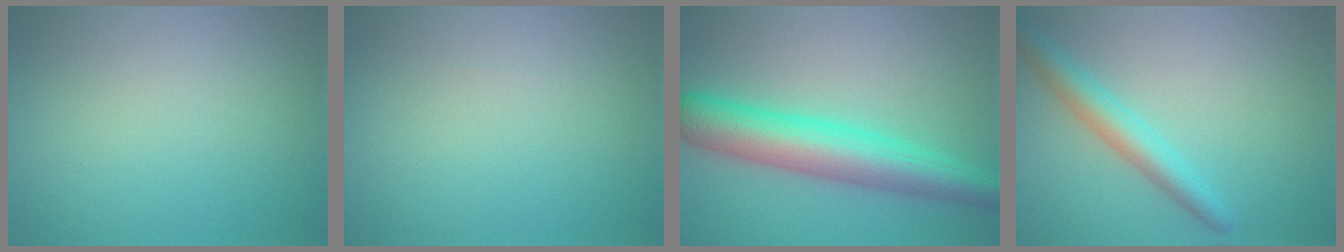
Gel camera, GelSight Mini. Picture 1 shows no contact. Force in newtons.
{"total": 0.0}
{"total": 7.2, "press": 7.2, "slide": 0.2}
{"total": 3.1, "press": 3.1, "slide": 0.1}